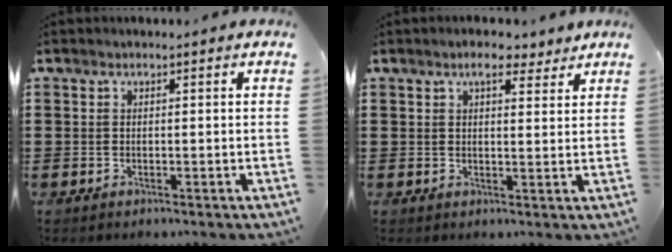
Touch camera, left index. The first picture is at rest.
{"total": 4.2, "force": [3.3, 1.2, 2.2], "torque": [-0.043, 0.000, 0.058]}